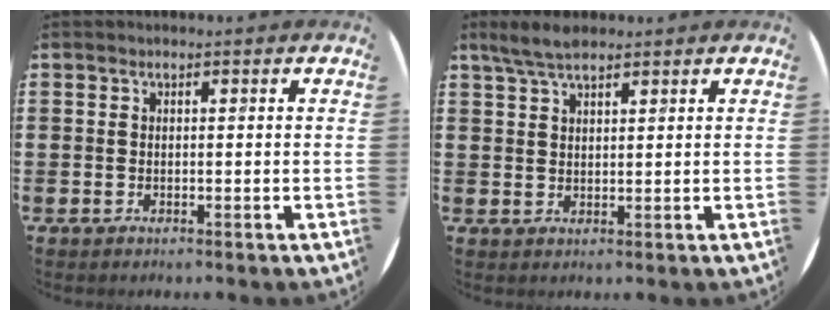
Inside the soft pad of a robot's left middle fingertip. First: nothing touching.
{"total": 3.9, "force": [3.1, 1.1, 2.1], "torque": [-0.037, -0.003, 0.055]}